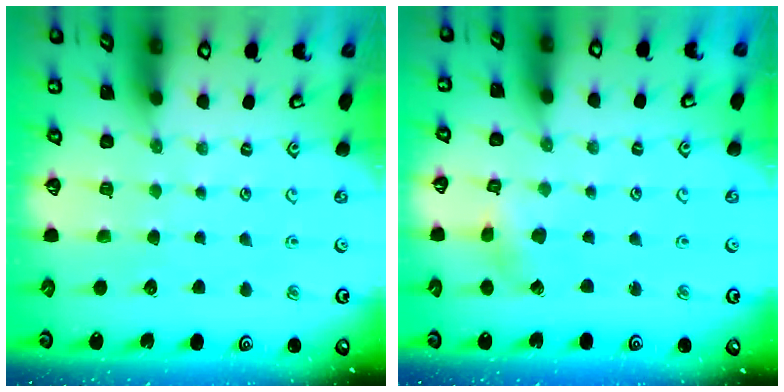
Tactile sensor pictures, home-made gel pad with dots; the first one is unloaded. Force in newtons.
{"total": 2.7, "press": 2.7, "slide": 0.2}